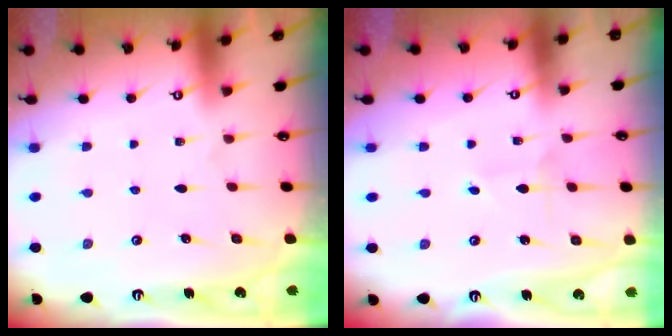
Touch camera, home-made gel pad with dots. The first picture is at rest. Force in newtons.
{"total": 1.6, "press": 1.6, "slide": 0.2}